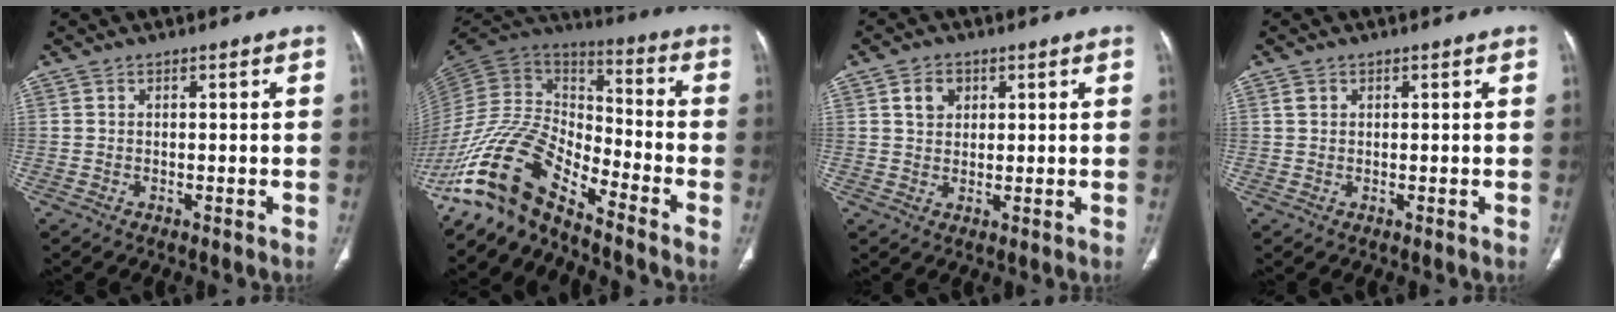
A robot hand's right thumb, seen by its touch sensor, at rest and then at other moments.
{"total": 15.9, "force": [-12.5, 4.9, 8.5], "torque": [-0.159, 0.091, -0.254]}
{"total": 4.0, "force": [1.6, 3.1, 2.0], "torque": [-0.013, -0.006, 0.029]}
{"total": 1.2, "force": [0.5, 0.9, 0.5], "torque": [-0.003, 0.000, 0.011]}